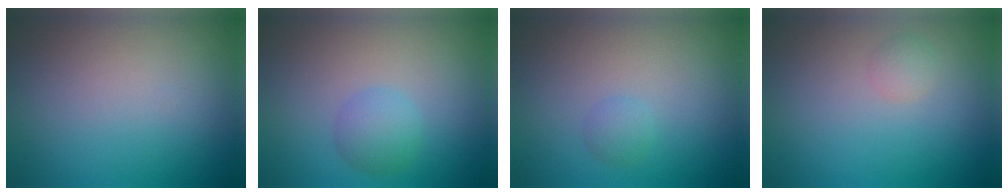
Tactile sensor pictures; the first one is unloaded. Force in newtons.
{"total": 2.4, "press": 2.4, "slide": 0.1}
{"total": 1.1, "press": 1.1, "slide": 0.1}
{"total": 1.1, "press": 1.1, "slide": 0.1}